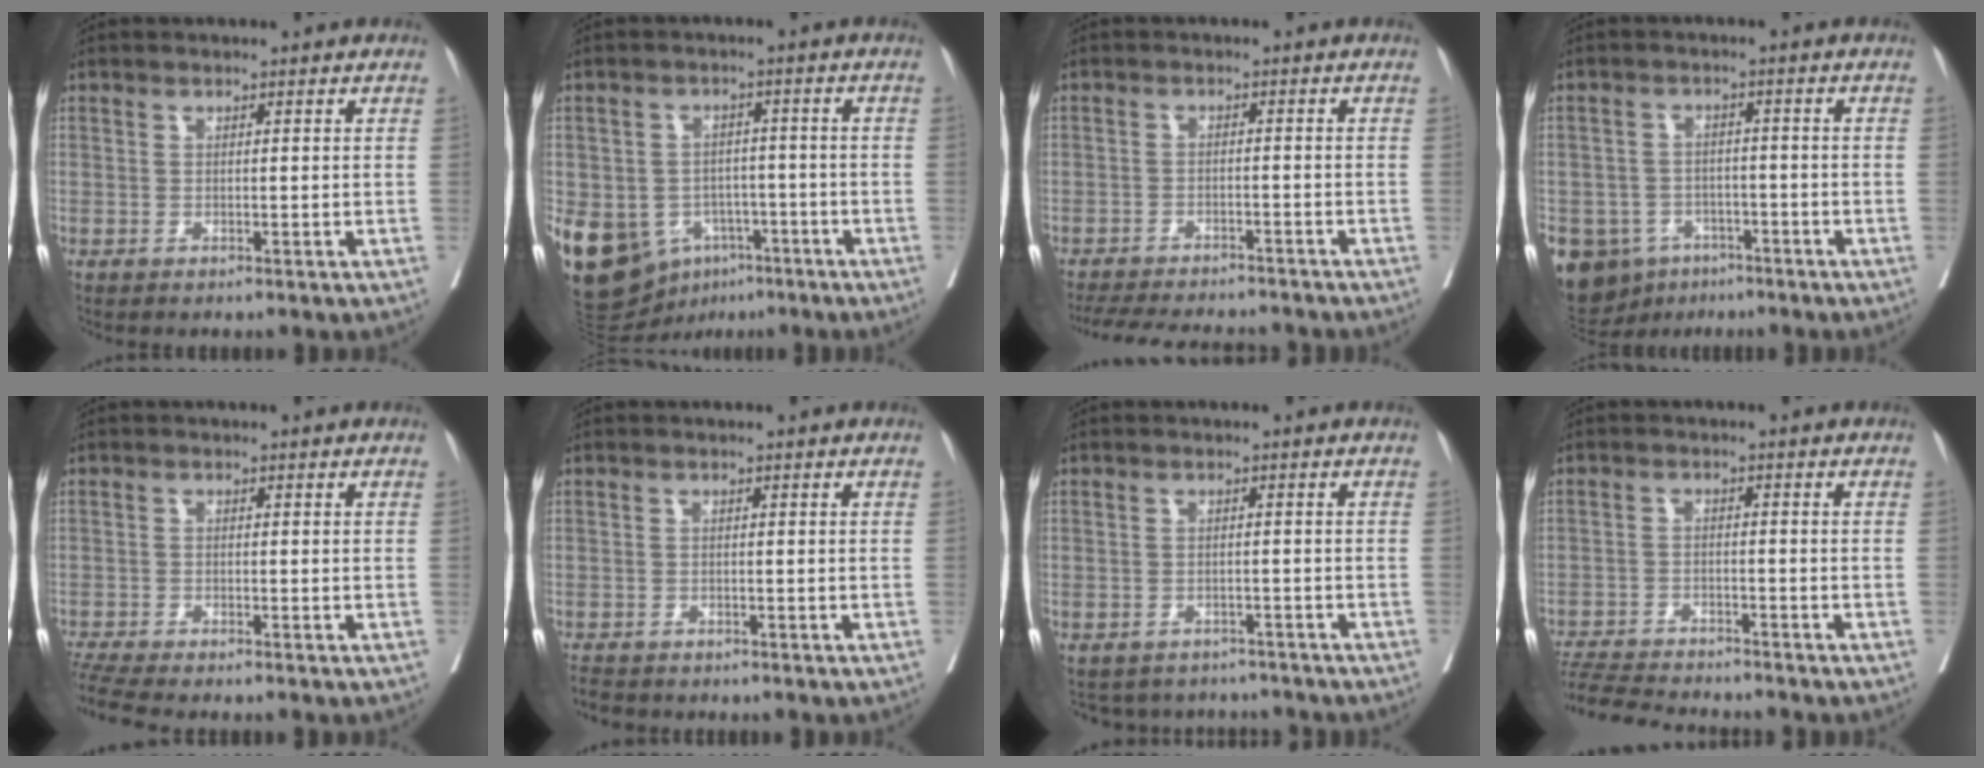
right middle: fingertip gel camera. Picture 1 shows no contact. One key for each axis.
{"total": 16.3, "fx": -7.4, "fy": 12.2, "fz": 7.9, "tx": -0.182, "ty": 0.010, "tz": -0.102}
{"total": 12.6, "fx": -11.4, "fy": 3.0, "fz": 4.3, "tx": -0.077, "ty": -0.003, "tz": -0.156}
{"total": 13.1, "fx": -7.1, "fy": 10.3, "fz": 4.1, "tx": -0.112, "ty": 0.011, "tz": -0.092}
{"total": 5.1, "fx": -4.7, "fy": -0.6, "fz": 1.8, "tx": -0.038, "ty": -0.018, "tz": -0.087}
{"total": 3.5, "fx": -3.2, "fy": 1.1, "fz": 0.9, "tx": -0.015, "ty": -0.008, "tz": -0.050}
{"total": 7.8, "fx": -7.3, "fy": 2.6, "fz": 0.3, "tx": 0.000, "ty": 0.018, "tz": -0.088}
{"total": 10.0, "fx": -9.6, "fy": 0.4, "fz": 2.9, "tx": -0.049, "ty": -0.005, "tz": -0.157}